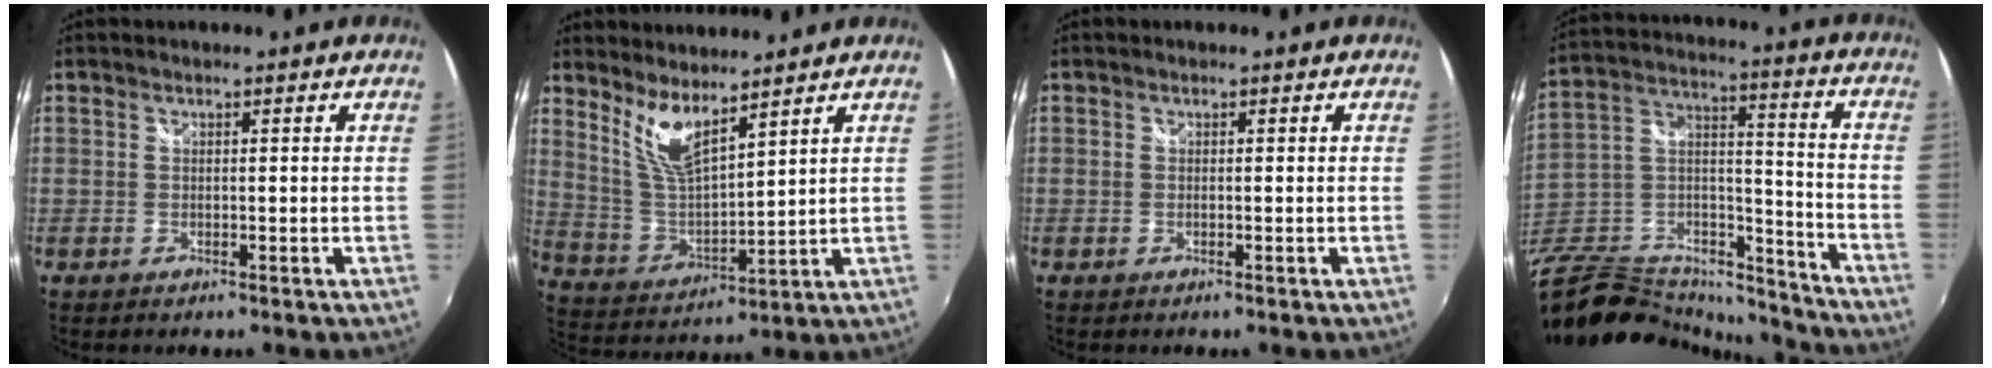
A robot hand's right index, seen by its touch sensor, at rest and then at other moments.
{"total": 8.5, "force": [6.3, 1.9, 5.4], "torque": [-0.108, -0.012, 0.132]}
{"total": 0.0}
{"total": 28.6, "force": [-22.9, 11.6, 12.6], "torque": [-0.261, 0.036, -0.362]}